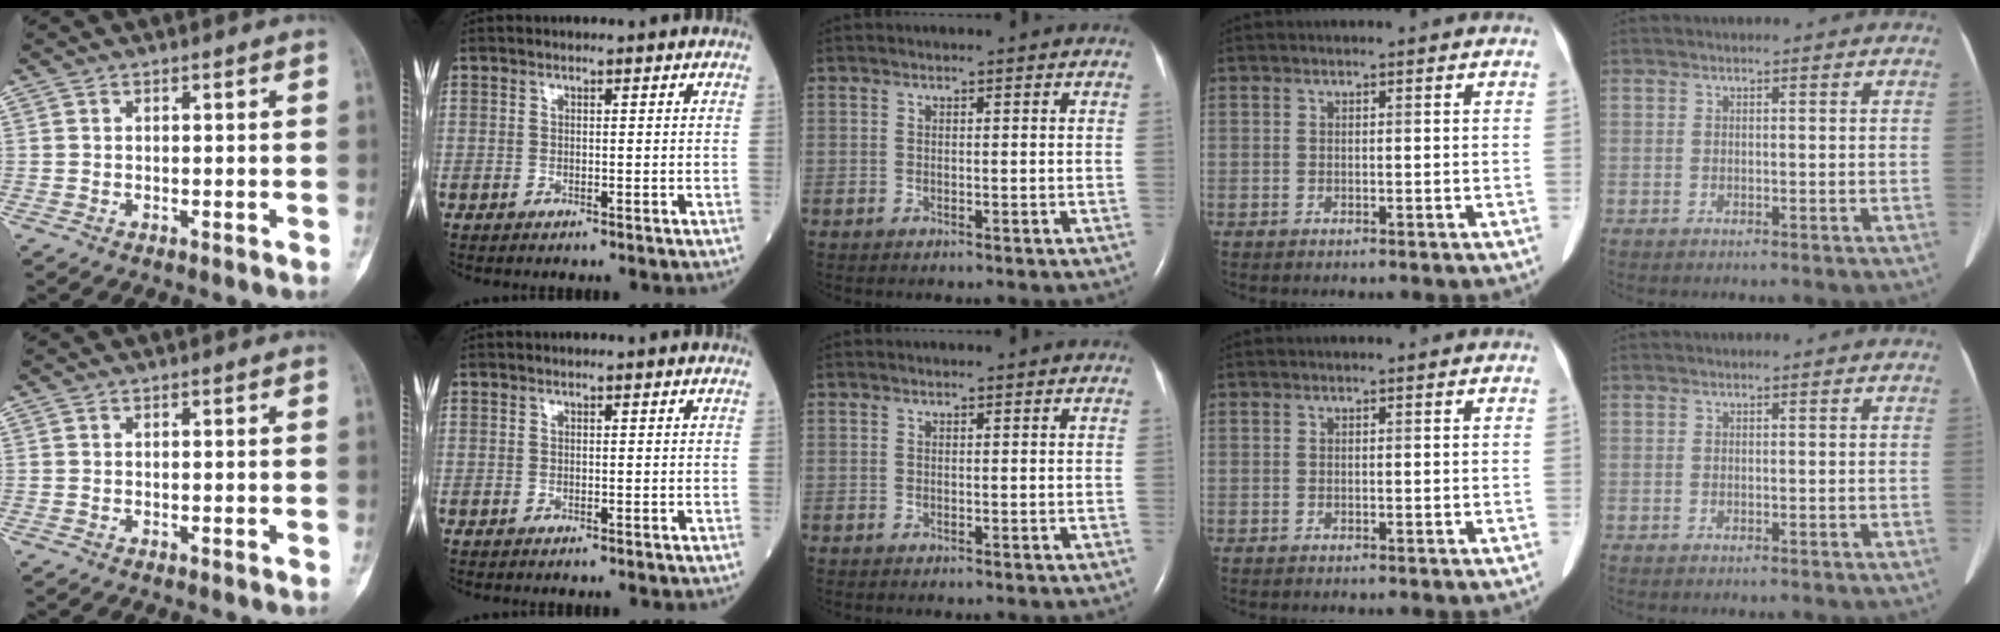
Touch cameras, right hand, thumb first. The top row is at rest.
{}